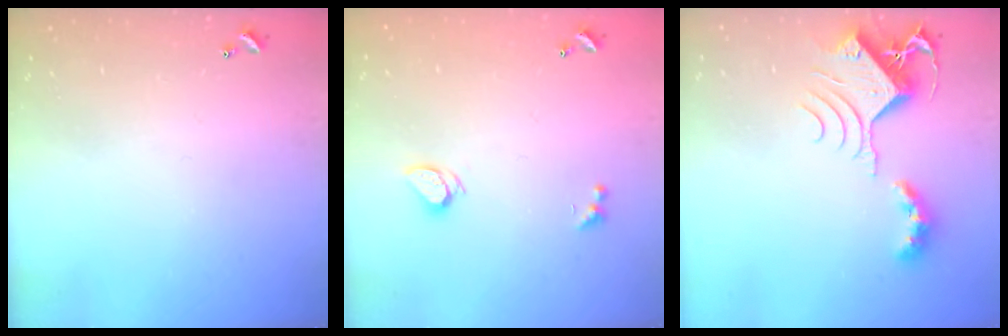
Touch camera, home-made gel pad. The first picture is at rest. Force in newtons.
{"total": 1.9, "press": 1.8, "slide": 0.3}
{"total": 8.6, "press": 8.5, "slide": 1.3}